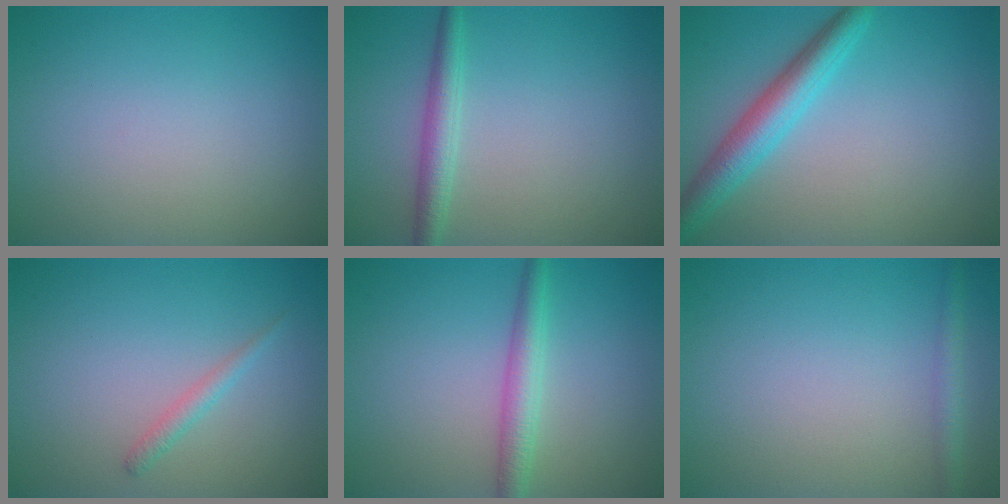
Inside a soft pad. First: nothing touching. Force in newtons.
{"total": 2.3, "press": 2.3, "slide": 0.1}
{"total": 4.2, "press": 4.2, "slide": 0.2}
{"total": 1.2, "press": 1.2, "slide": 0.1}
{"total": 2.8, "press": 2.8, "slide": 0.1}
{"total": 1.6, "press": 1.6, "slide": 0.1}